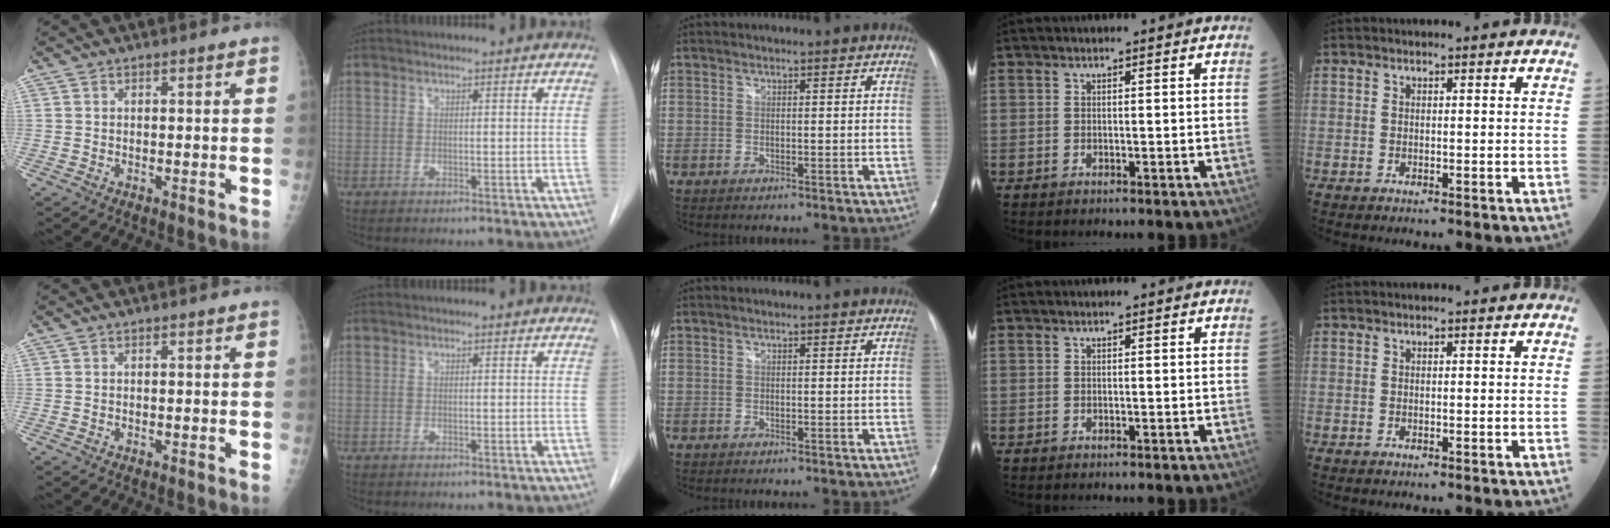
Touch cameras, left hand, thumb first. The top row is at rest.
{}